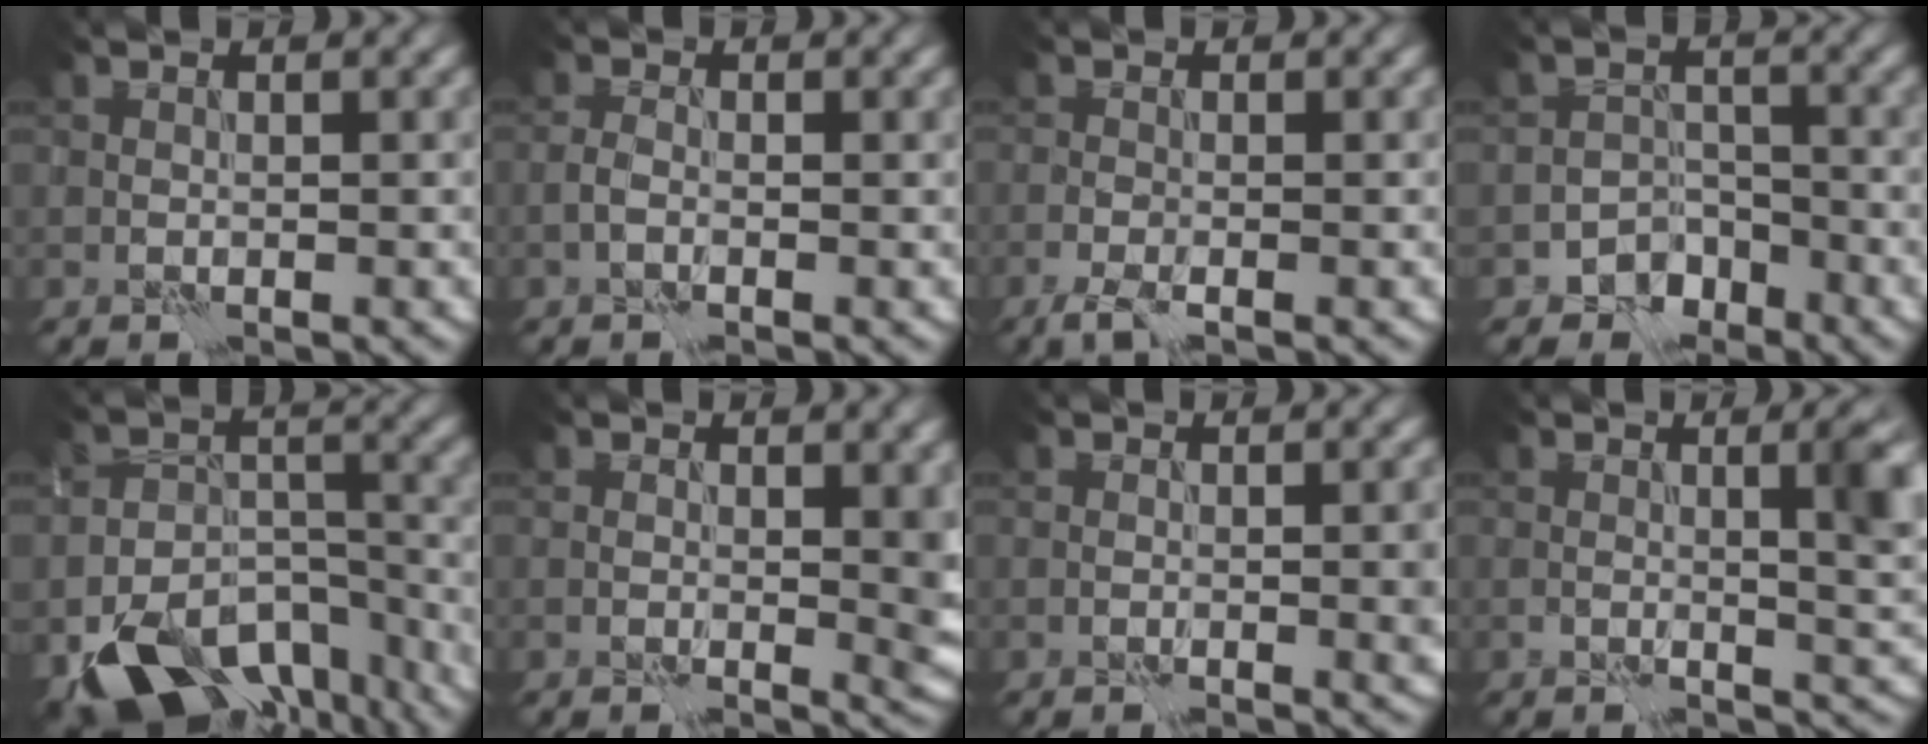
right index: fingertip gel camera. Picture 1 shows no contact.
{"total": 0.9, "force": [-0.5, 0.3, 0.6], "torque": [-0.014, 0.002, -0.013]}
{"total": 1.8, "force": [-1.3, 0.2, 1.3], "torque": [-0.030, -0.005, -0.029]}
{"total": 3.2, "force": [-2.5, 2.0, 0.5], "torque": [0.006, 0.005, -0.042]}
{"total": 14.0, "force": [-9.9, 7.8, 6.0], "torque": [-0.122, -0.033, -0.125]}
{"total": 3.0, "force": [0.0, 1.3, 2.7], "torque": [-0.030, -0.004, 0.001]}
{"total": 1.8, "force": [-0.4, 0.3, 1.7], "torque": [-0.022, -0.002, -0.006]}
{"total": 4.0, "force": [0.3, 0.5, 4.0], "torque": [-0.053, 0.002, 0.004]}